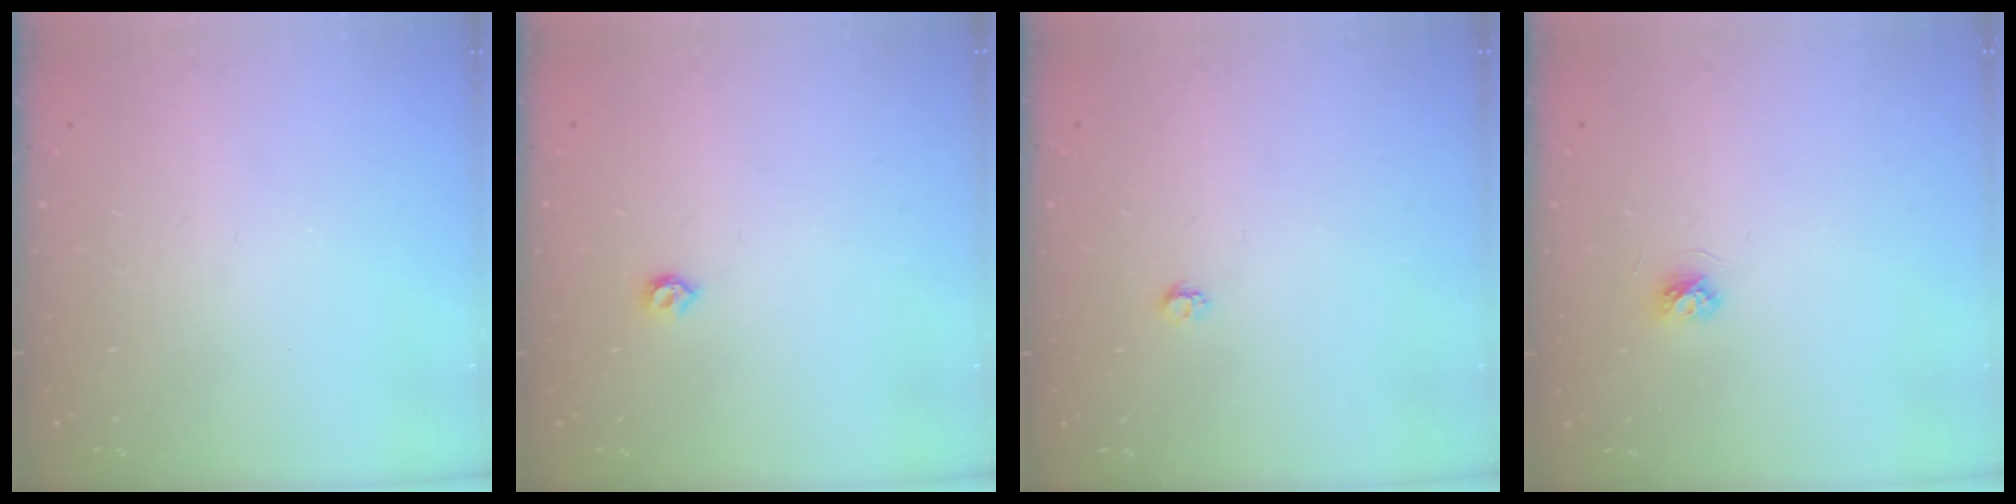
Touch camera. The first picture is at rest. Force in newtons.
{"total": 4.2, "press": 4.2, "slide": 0.7}
{"total": 3.2, "press": 3.2, "slide": 0.3}
{"total": 3.8, "press": 3.7, "slide": 0.5}